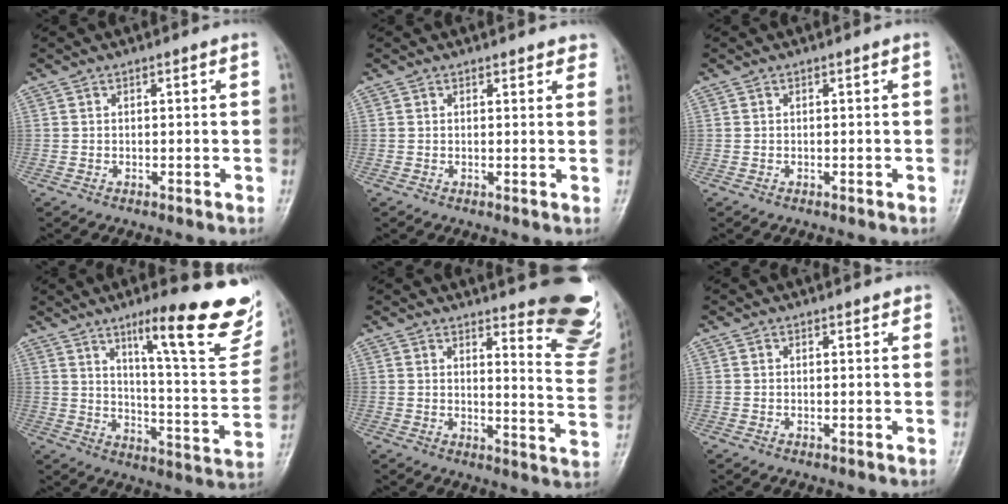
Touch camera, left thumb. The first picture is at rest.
{"total": 2.8, "force": [2.4, 1.2, 0.8], "torque": [0.019, -0.007, 0.016]}
{"total": 0.0}
{"total": 22.4, "force": [14.0, 4.2, 17.0], "torque": [-0.194, -0.067, 0.205]}
{"total": 17.2, "force": [12.9, 4.1, 10.7], "torque": [-0.090, -0.113, 0.140]}
{"total": 1.3, "force": [1.0, 0.6, 0.5], "torque": [0.001, -0.003, 0.008]}